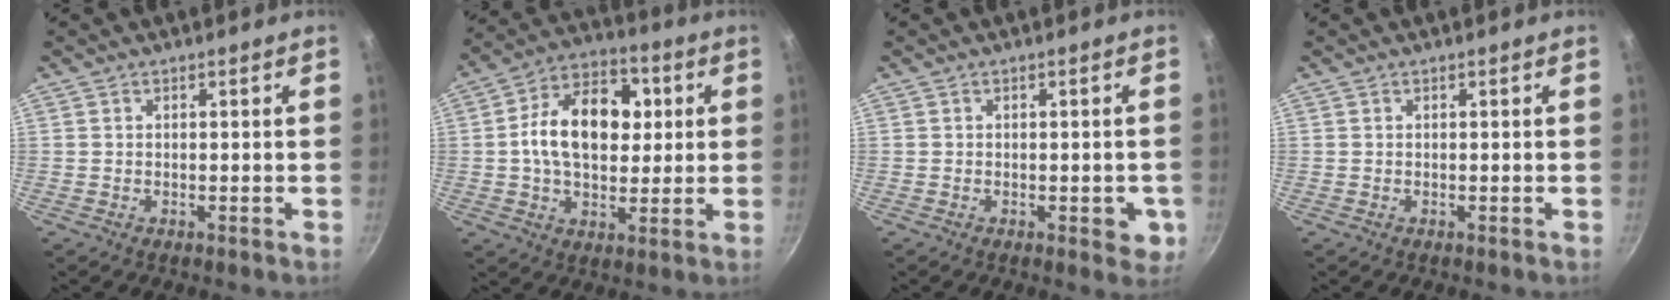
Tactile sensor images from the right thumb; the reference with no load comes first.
{"total": 16.3, "force": [2.0, 10.6, 12.2], "torque": [-0.173, 0.016, 0.026]}
{"total": 3.8, "force": [-1.3, 1.9, 3.0], "torque": [-0.014, 0.004, -0.013]}
{"total": 0.0}